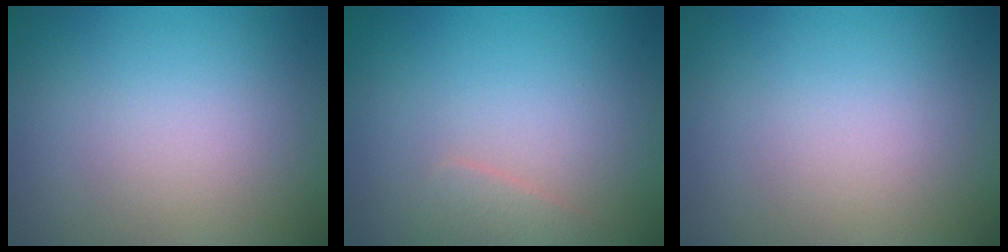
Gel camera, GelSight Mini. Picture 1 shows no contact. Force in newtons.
{"total": 1.3, "press": 1.3, "slide": 0.0}
{"total": 0.0}